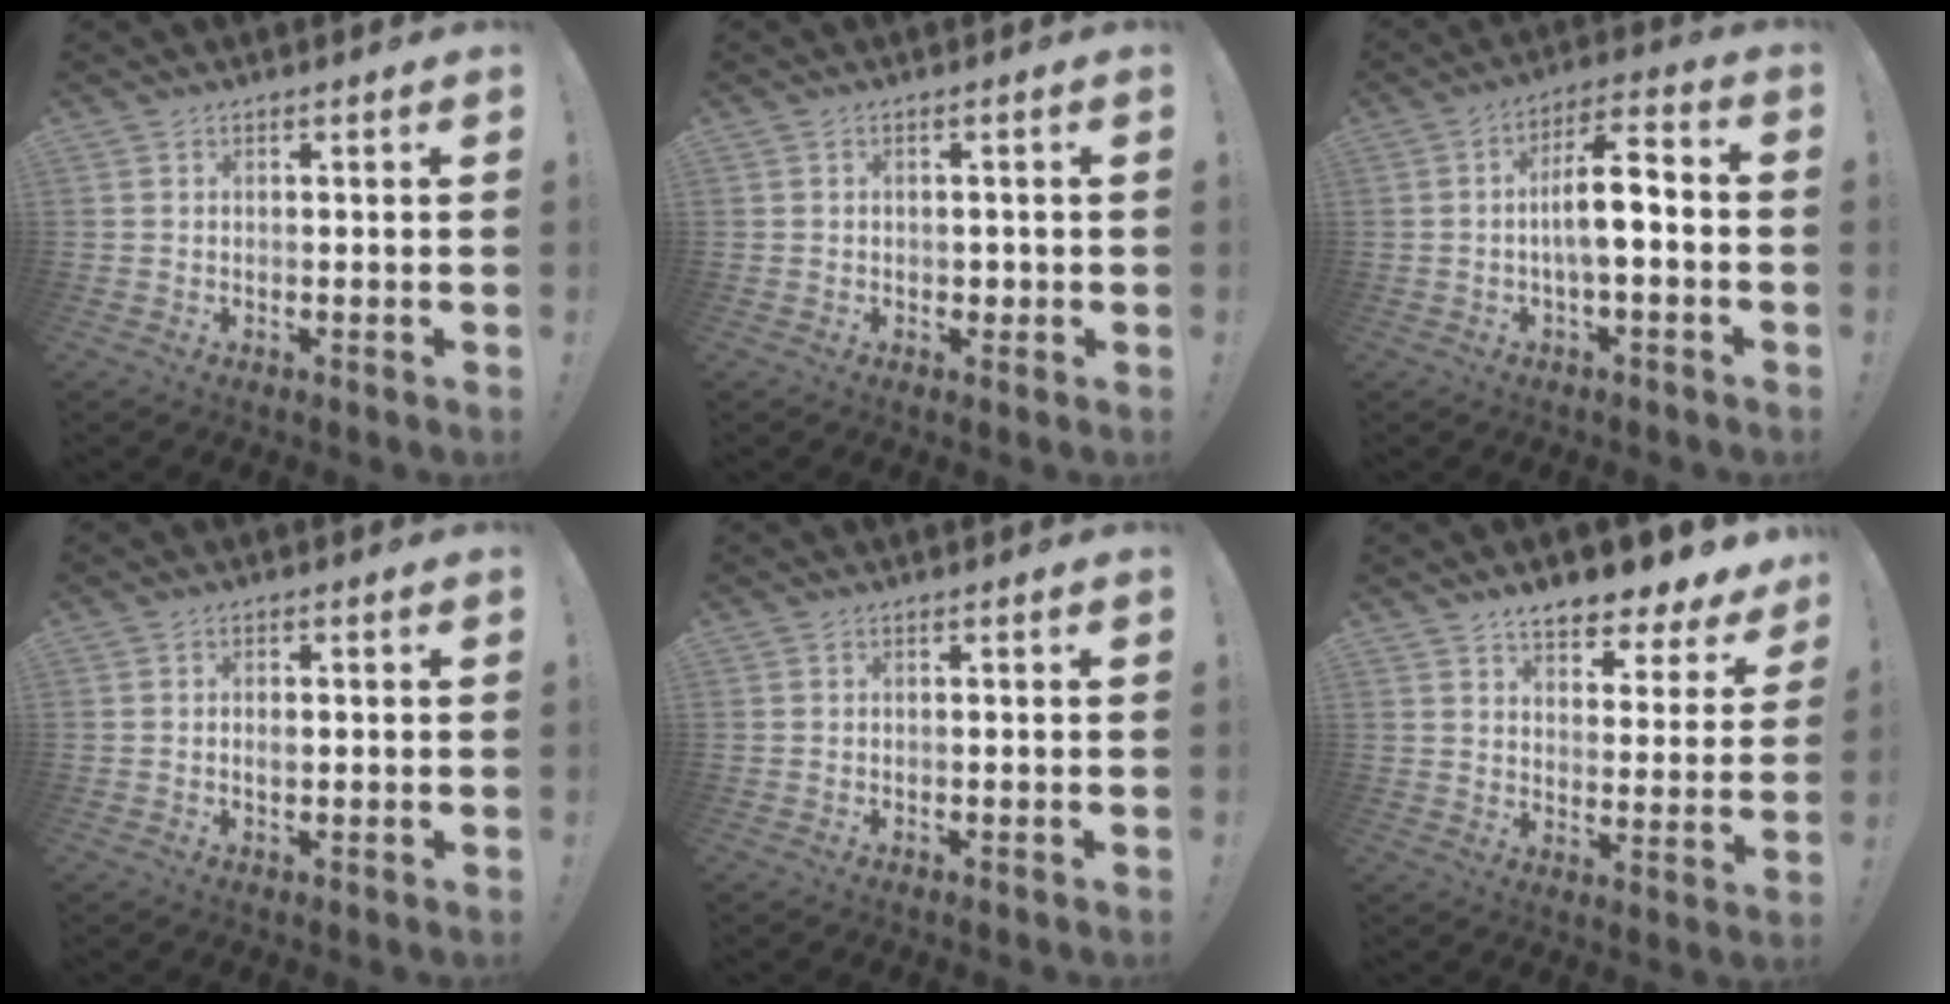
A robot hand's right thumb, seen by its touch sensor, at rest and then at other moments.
{"total": 1.7, "force": [-0.2, 1.5, 0.7], "torque": [-0.004, 0.002, -0.005]}
{"total": 10.5, "force": [-1.2, 3.1, 10.0], "torque": [-0.160, 0.006, -0.026]}
{"total": 1.5, "force": [0.1, 1.1, 1.0], "torque": [-0.011, 0.004, -0.002]}
{"total": 0.0}
{"total": 8.5, "force": [7.4, 2.5, 3.6], "torque": [-0.055, -0.061, 0.131]}